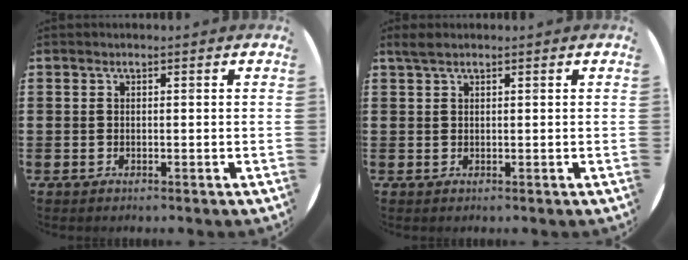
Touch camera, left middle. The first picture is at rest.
{"total": 1.4, "force": [1.1, 0.3, 0.7], "torque": [-0.014, 0.004, 0.020]}